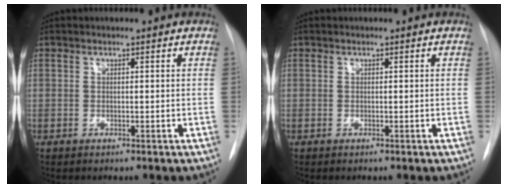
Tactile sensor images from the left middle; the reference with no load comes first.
{"total": 0.0}